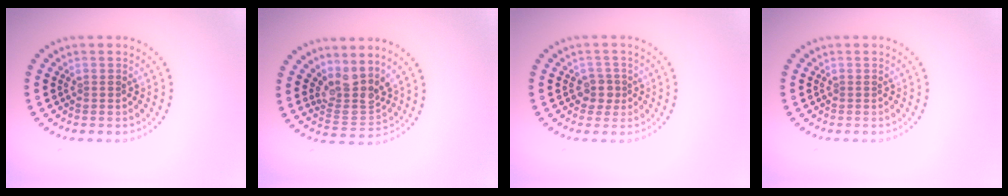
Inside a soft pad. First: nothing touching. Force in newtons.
{"total": 3.6, "press": 2.7, "slide": 2.4}
{"total": 1.8, "press": 1.5, "slide": 1.0}
{"total": 0.0}